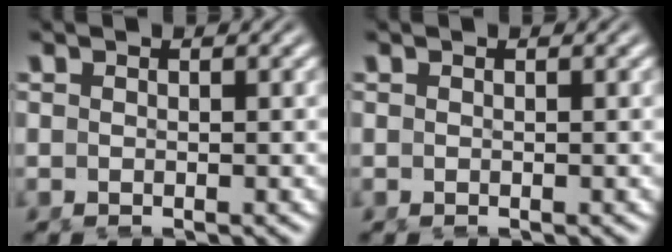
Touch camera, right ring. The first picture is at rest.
{"total": 0.0}